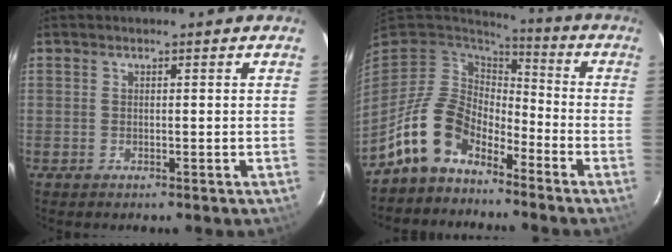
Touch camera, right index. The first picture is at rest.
{"total": 12.2, "force": [-8.5, 6.9, 5.6], "torque": [-0.119, 0.017, -0.157]}